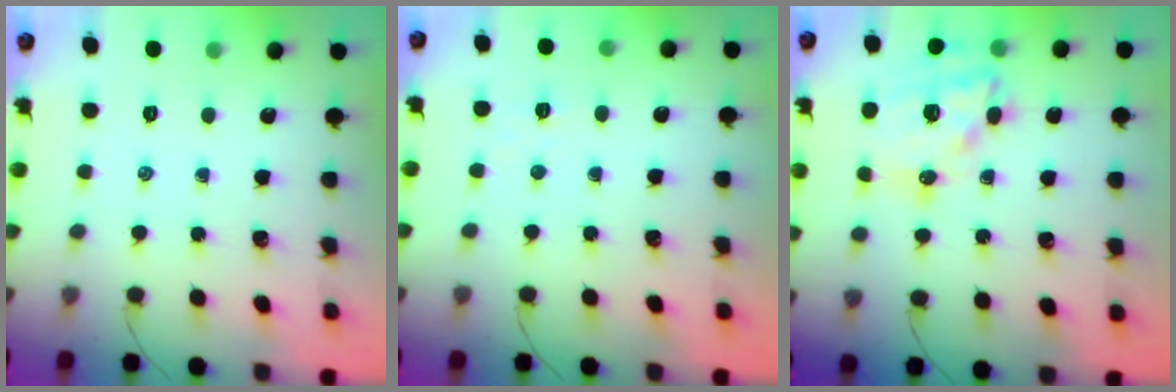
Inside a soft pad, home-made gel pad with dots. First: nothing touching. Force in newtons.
{"total": 2.6, "press": 2.4, "slide": 0.8}
{"total": 17.8, "press": 17.4, "slide": 3.7}